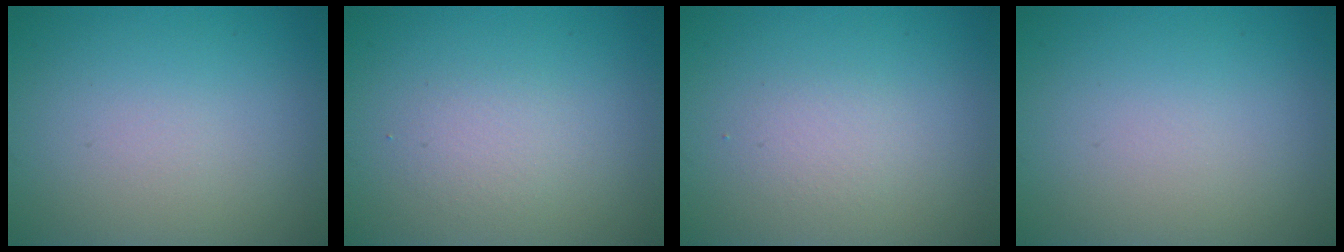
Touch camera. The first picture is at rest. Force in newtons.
{"total": 1.5, "press": 1.5, "slide": 0.1}
{"total": 1.4, "press": 1.4, "slide": 0.1}
{"total": 0.0}